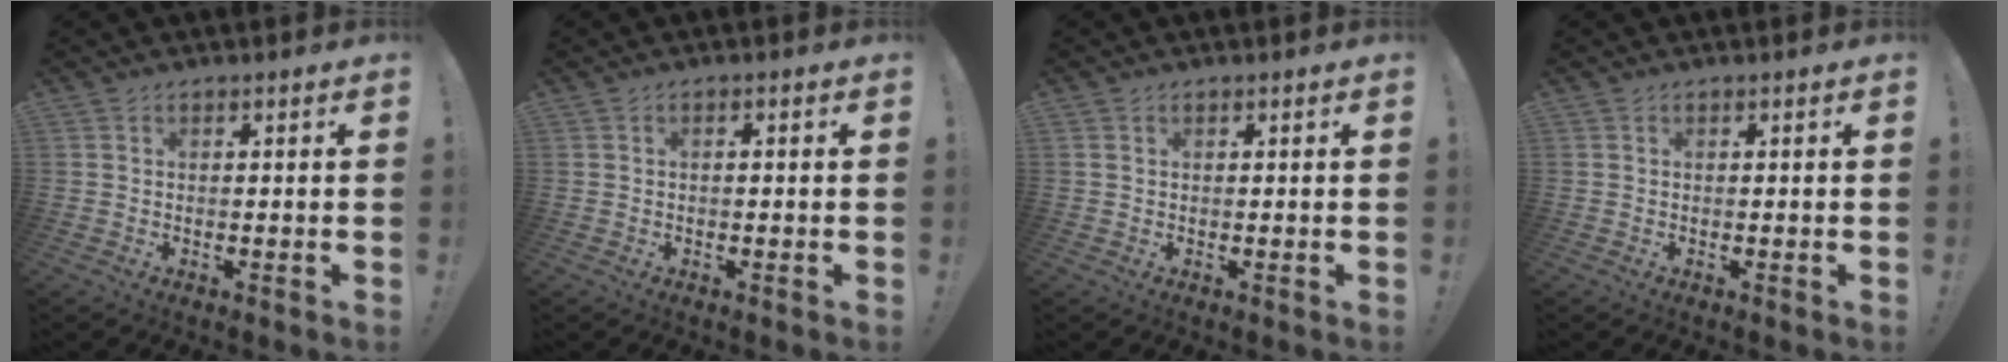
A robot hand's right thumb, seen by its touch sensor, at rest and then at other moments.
{"total": 0.7, "force": [-0.4, 0.0, 0.5], "torque": [-0.012, 0.002, -0.007]}
{"total": 0.7, "force": [0.4, 0.4, 0.4], "torque": [-0.018, 0.005, 0.009]}
{"total": 0.0}